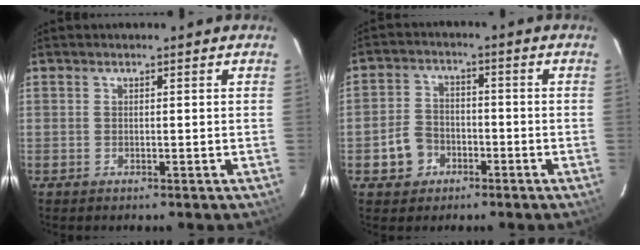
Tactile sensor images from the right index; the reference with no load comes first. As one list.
[{"total": 6.1, "force": [-2.7, 5.2, 1.9], "torque": [-0.056, 0.021, -0.038]}]